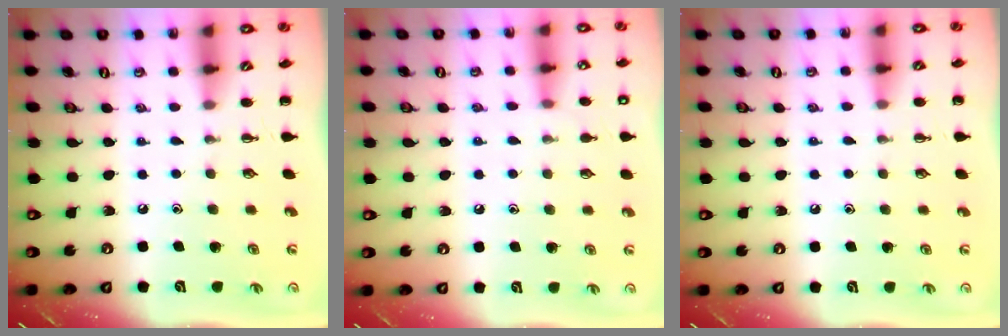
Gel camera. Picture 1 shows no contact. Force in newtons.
{"total": 7.3, "press": 7.0, "slide": 2.0}
{"total": 6.0, "press": 5.7, "slide": 2.0}